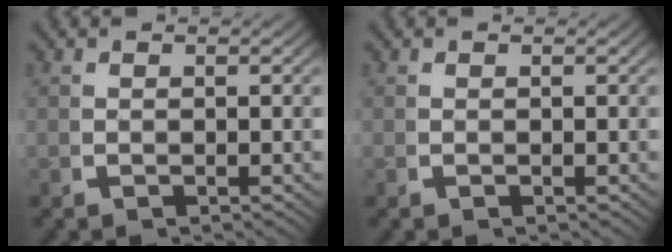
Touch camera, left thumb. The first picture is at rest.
{"total": 0.0}